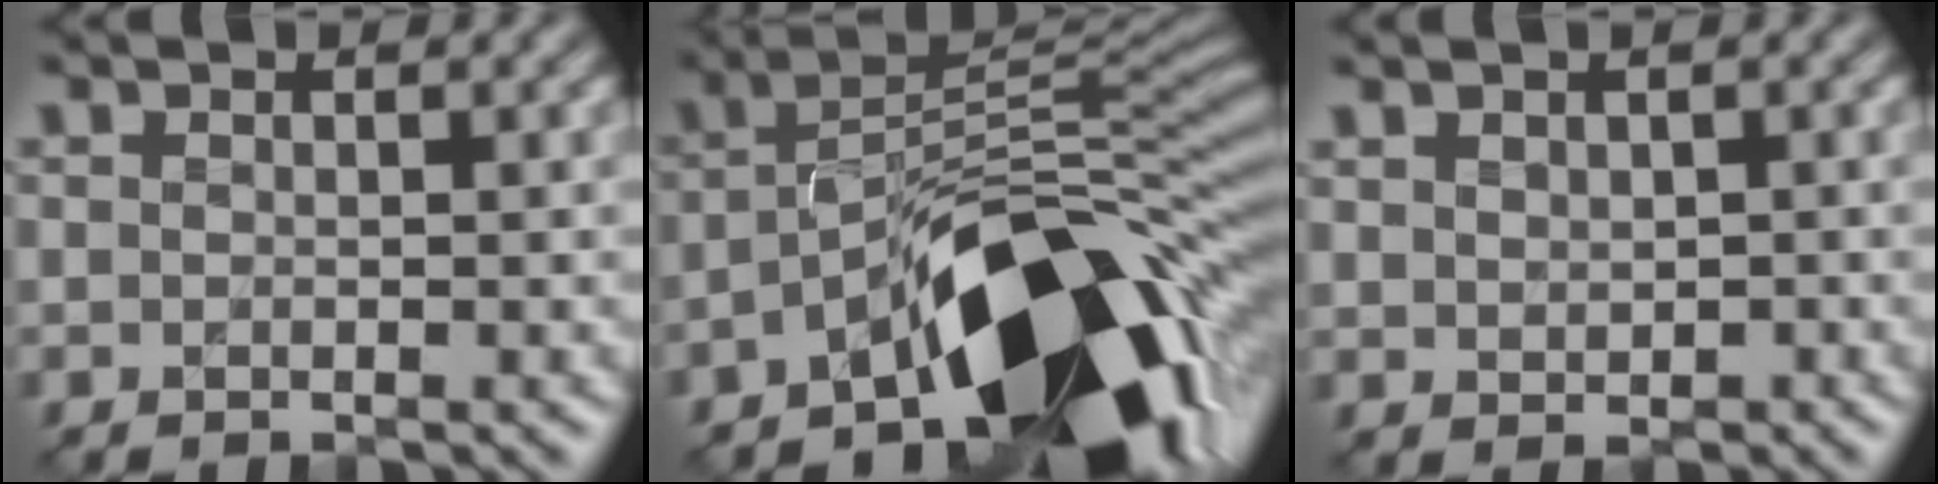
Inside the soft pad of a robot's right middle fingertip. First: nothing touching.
{"total": 13.6, "force": [-7.4, 5.4, 10.0], "torque": [-0.136, 0.003, -0.119]}
{"total": 1.0, "force": [0.7, 0.7, 0.0], "torque": [-0.002, 0.001, 0.019]}